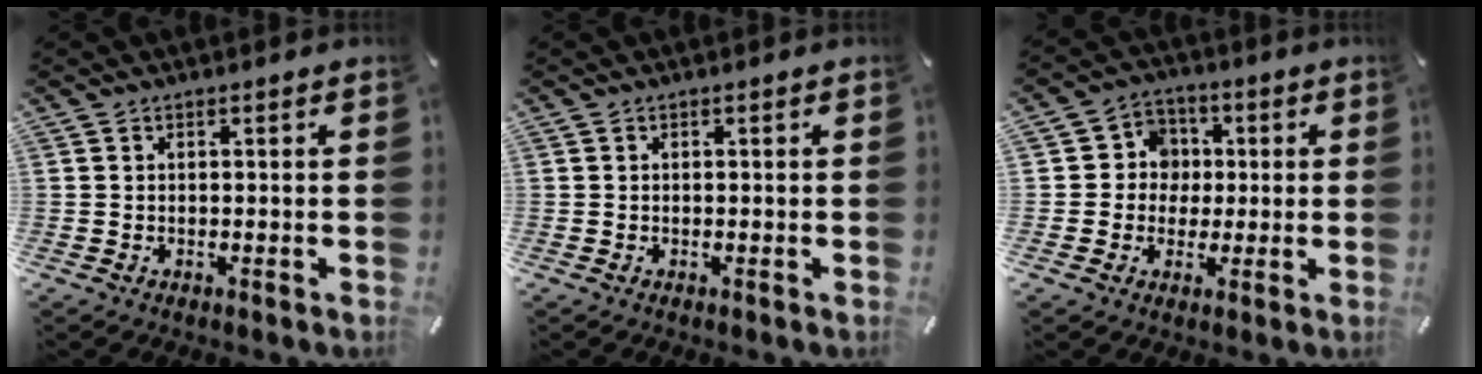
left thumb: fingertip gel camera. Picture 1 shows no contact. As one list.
[{"total": 0.0}, {"total": 7.4, "force": [-0.4, 7.3, 1.1], "torque": [-0.026, 0.013, -0.006]}]